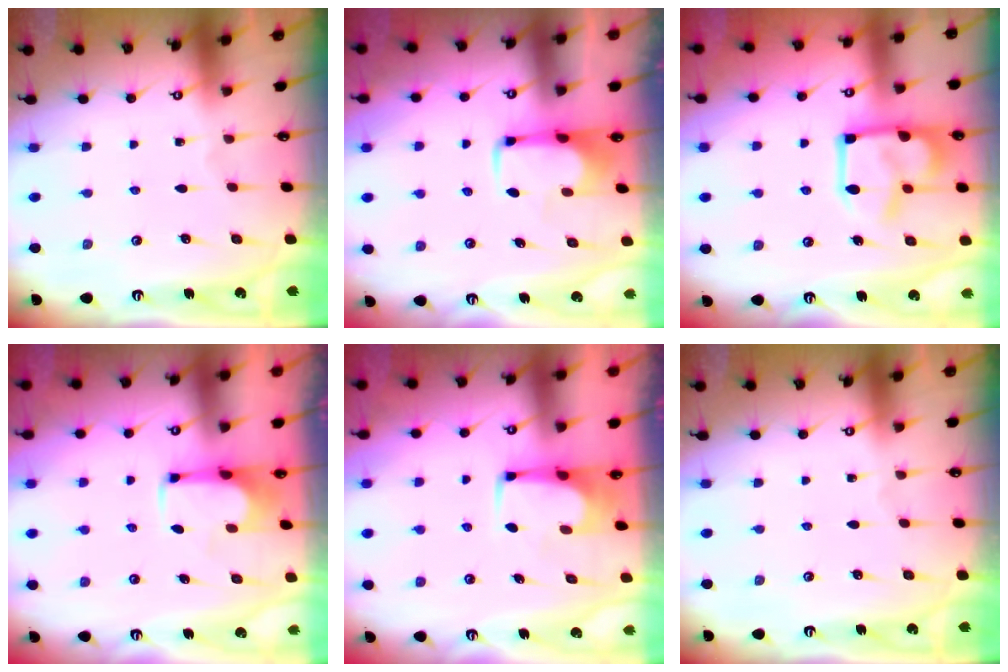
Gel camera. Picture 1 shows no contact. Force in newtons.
{"total": 2.0, "press": 2.0, "slide": 0.4}
{"total": 10.5, "press": 10.4, "slide": 1.5}
{"total": 3.7, "press": 3.6, "slide": 1.0}
{"total": 1.6, "press": 1.5, "slide": 0.3}
{"total": 0.0}